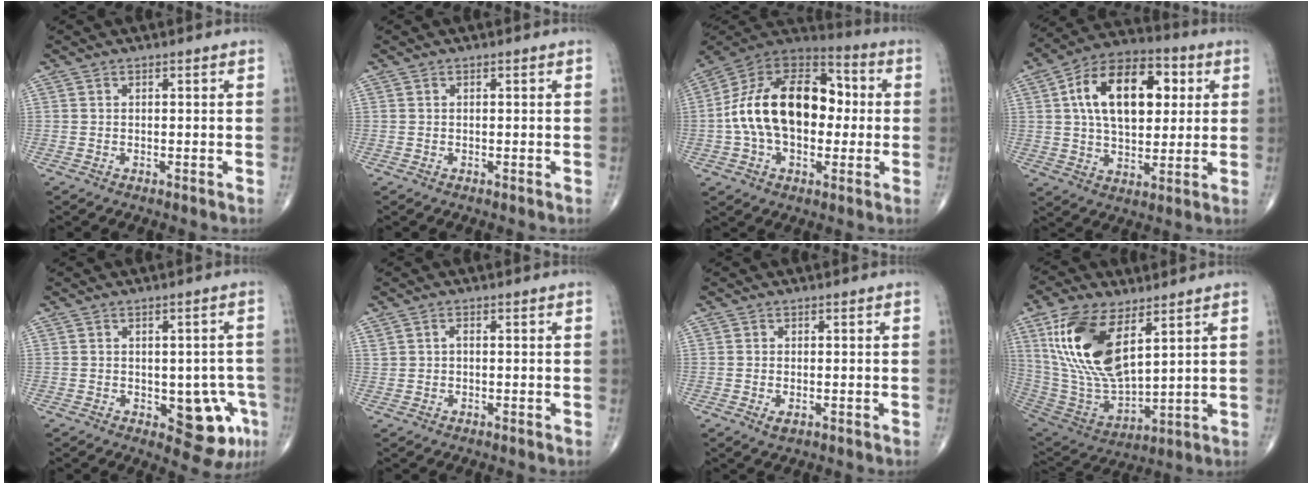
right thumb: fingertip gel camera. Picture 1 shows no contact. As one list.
[{"total": 0.0}, {"total": 22.4, "force": [0.2, 13.9, 17.5], "torque": [-0.290, 0.037, -0.002]}, {"total": 19.3, "force": [4.5, 11.2, 15.0], "torque": [-0.218, 0.012, 0.070]}, {"total": 9.1, "force": [-2.8, 4.7, 7.3], "torque": [-0.049, 0.005, -0.025]}, {"total": 1.2, "force": [0.3, 0.8, 0.8], "torque": [-0.017, 0.004, 0.008]}, {"total": 1.5, "force": [-0.5, 0.8, 1.2], "torque": [-0.023, -0.003, -0.007]}, {"total": 19.9, "force": [8.0, 9.3, 15.6], "torque": [-0.302, -0.032, 0.164]}]